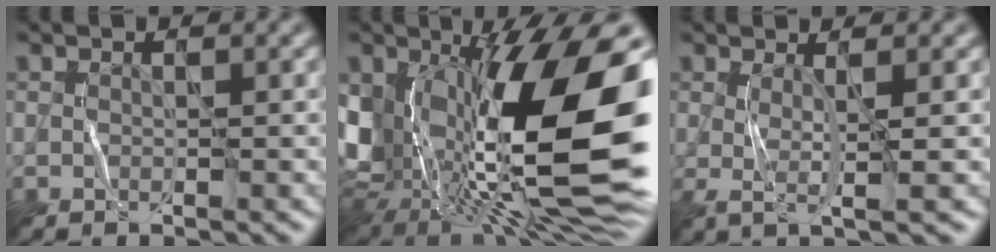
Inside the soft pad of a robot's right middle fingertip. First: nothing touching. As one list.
[{"total": 18.5, "force": [0.2, 8.5, 16.4], "torque": [-0.289, -0.009, 0.010]}, {"total": 2.5, "force": [0.2, 0.3, 2.5], "torque": [-0.051, 0.001, 0.007]}]